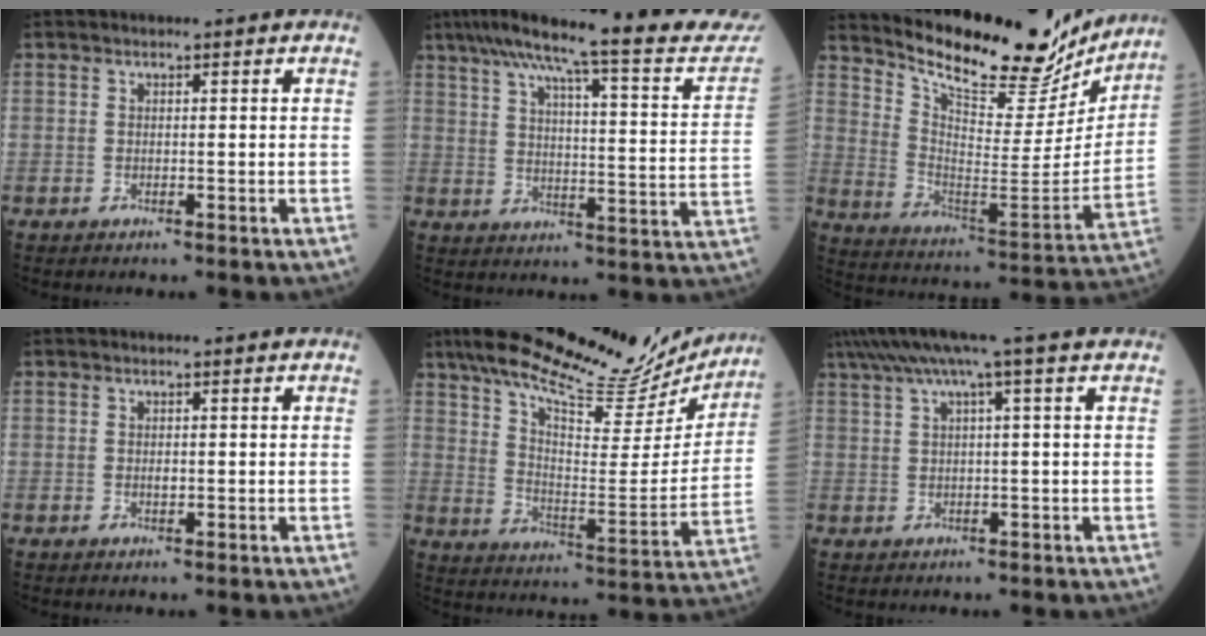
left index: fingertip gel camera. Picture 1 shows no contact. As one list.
[{"total": 24.9, "force": [21.5, 1.4, 12.4], "torque": [-0.188, -0.040, 0.274]}, {"total": 20.5, "force": [18.4, 5.3, 7.5], "torque": [-0.124, -0.039, 0.270]}, {"total": 0.6, "force": [-0.1, 0.4, 0.4], "torque": [-0.007, -0.001, -0.002]}, {"total": 25.1, "force": [21.6, 4.9, 11.9], "torque": [-0.192, -0.013, 0.300]}, {"total": 6.9, "force": [4.5, -1.4, 5.0], "torque": [-0.087, 0.032, 0.074]}]